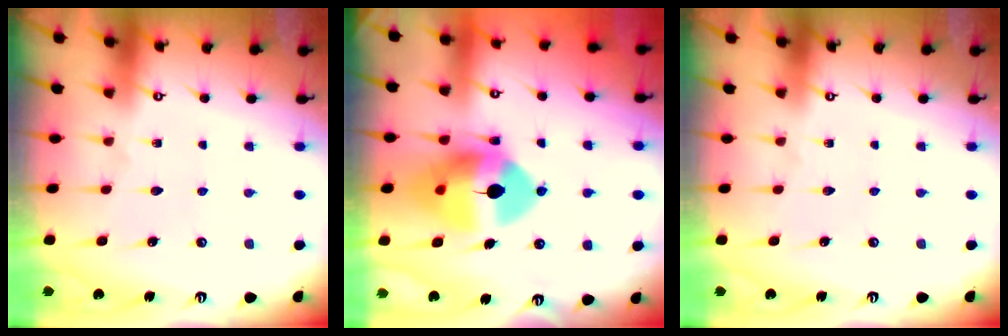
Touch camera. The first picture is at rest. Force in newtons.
{"total": 15.9, "press": 15.8, "slide": 2.2}
{"total": 0.0}